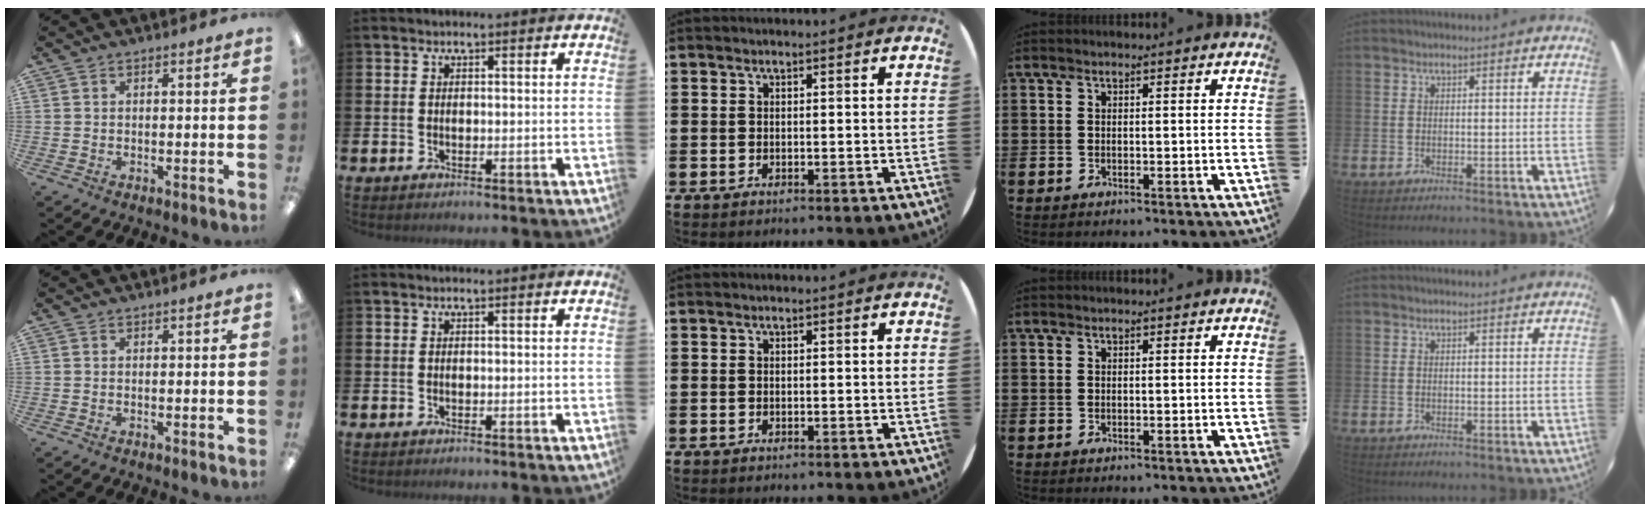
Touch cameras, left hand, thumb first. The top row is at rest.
{}